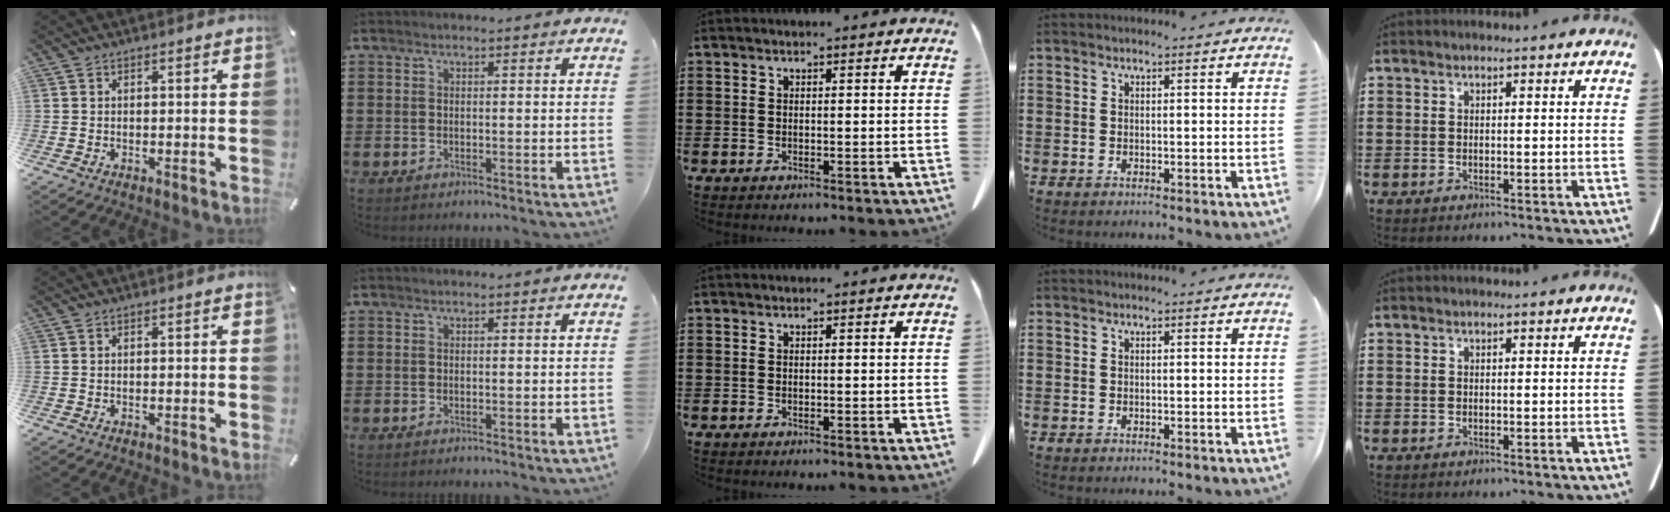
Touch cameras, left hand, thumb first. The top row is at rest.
{}